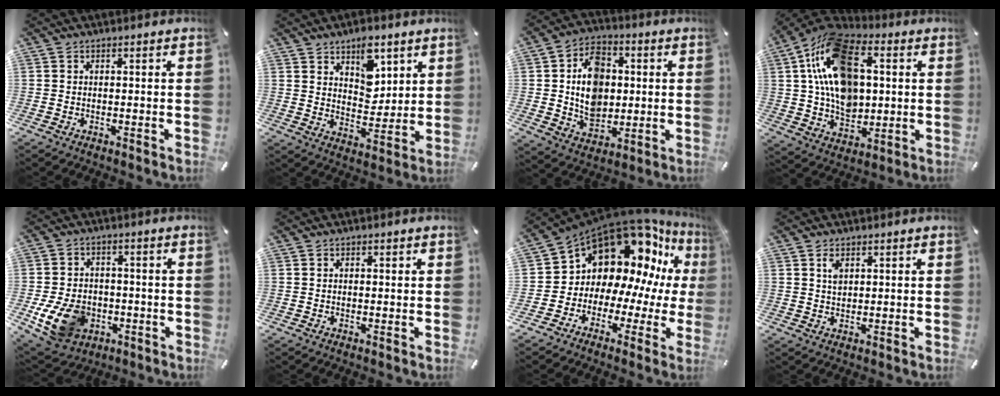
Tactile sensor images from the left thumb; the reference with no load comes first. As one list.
[{"total": 9.6, "force": [5.9, 6.2, 4.3], "torque": [-0.043, -0.036, 0.101]}, {"total": 13.3, "force": [0.9, 10.5, 8.2], "torque": [-0.149, 0.011, 0.017]}, {"total": 19.3, "force": [4.3, 13.7, 13.0], "torque": [-0.259, -0.003, 0.077]}, {"total": 12.2, "force": [-3.7, 9.3, 7.0], "torque": [-0.146, 0.012, -0.063]}, {"total": 0.7, "force": [0.1, 0.5, 0.6], "torque": [-0.012, 0.003, 0.000]}, {"total": 15.2, "force": [8.5, 10.8, 6.6], "torque": [-0.118, -0.104, 0.159]}, {"total": 2.6, "force": [1.2, 1.7, 1.6], "torque": [-0.029, -0.001, 0.019]}]